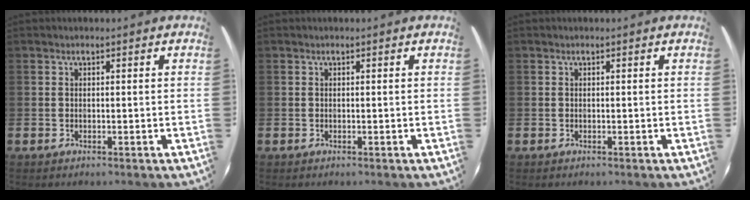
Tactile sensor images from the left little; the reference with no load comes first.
{"total": 0.0}
{"total": 0.0}